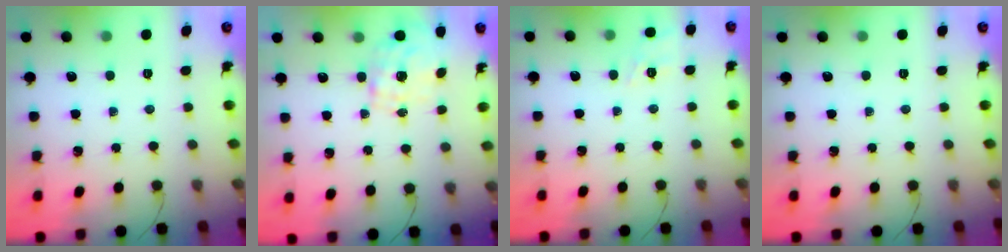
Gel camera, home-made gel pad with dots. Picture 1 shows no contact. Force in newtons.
{"total": 1.6, "press": 1.4, "slide": 0.8}
{"total": 8.8, "press": 8.7, "slide": 1.5}
{"total": 0.0}